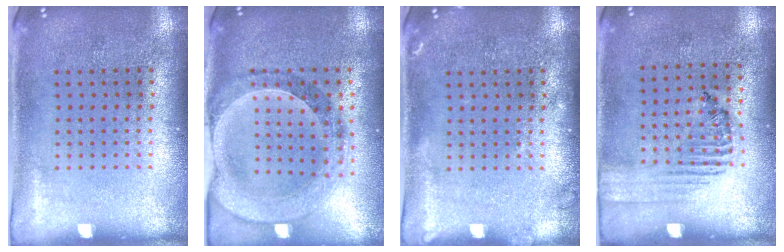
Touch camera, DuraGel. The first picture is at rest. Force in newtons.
{"total": 1.5, "press": 1.5, "slide": 0.3}
{"total": 1.0, "press": 1.0, "slide": 0.3}
{"total": 1.6, "press": 1.2, "slide": 1.0}